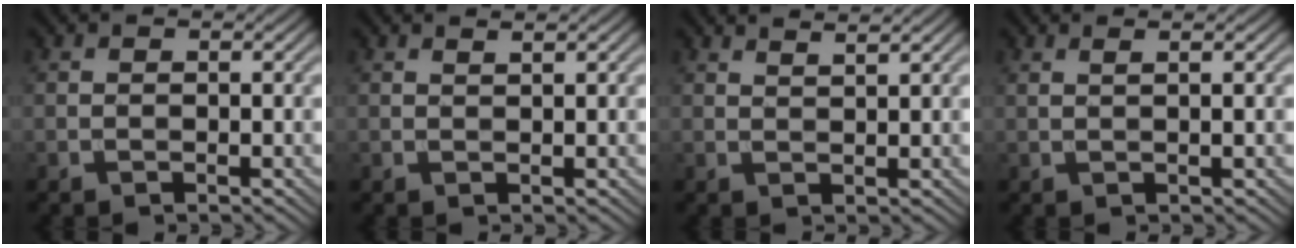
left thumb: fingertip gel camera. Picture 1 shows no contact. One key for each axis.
{"total": 0.8, "fx": 0.7, "fy": -0.1, "fz": 0.4, "tx": -0.012, "ty": 0.003, "tz": 0.012}
{"total": 2.3, "fx": 1.9, "fy": 0.3, "fz": 1.3, "tx": -0.019, "ty": 0.004, "tz": 0.029}
{"total": 1.9, "fx": 1.0, "fy": 0.4, "fz": 1.6, "tx": -0.022, "ty": 0.004, "tz": 0.004}